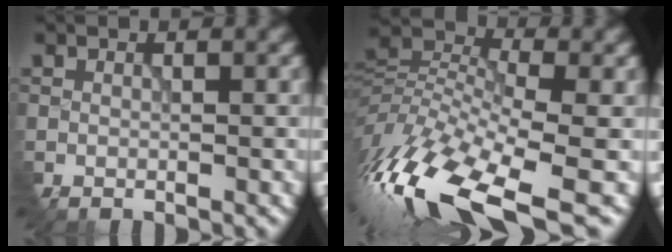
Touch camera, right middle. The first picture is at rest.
{"total": 13.9, "force": [-7.2, 6.2, 10.1], "torque": [-0.241, -0.003, -0.126]}